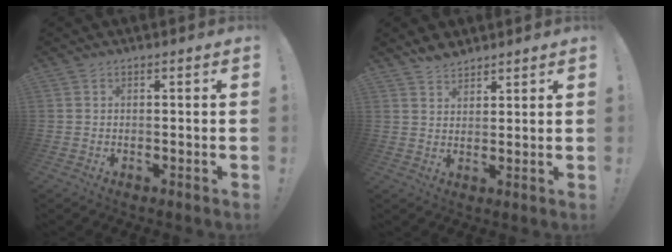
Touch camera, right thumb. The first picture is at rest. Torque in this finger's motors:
{"motor_torque": [-0.35, 0.29, -0.20, 0.26, 0.08]}